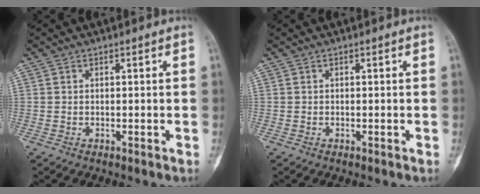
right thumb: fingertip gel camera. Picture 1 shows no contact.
{"total": 0.0}